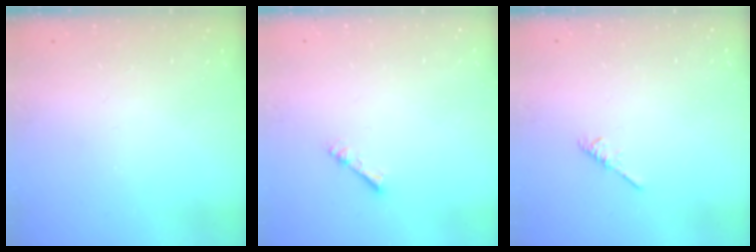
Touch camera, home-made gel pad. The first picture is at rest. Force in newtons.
{"total": 1.7, "press": 1.7, "slide": 0.2}
{"total": 1.9, "press": 1.8, "slide": 0.5}